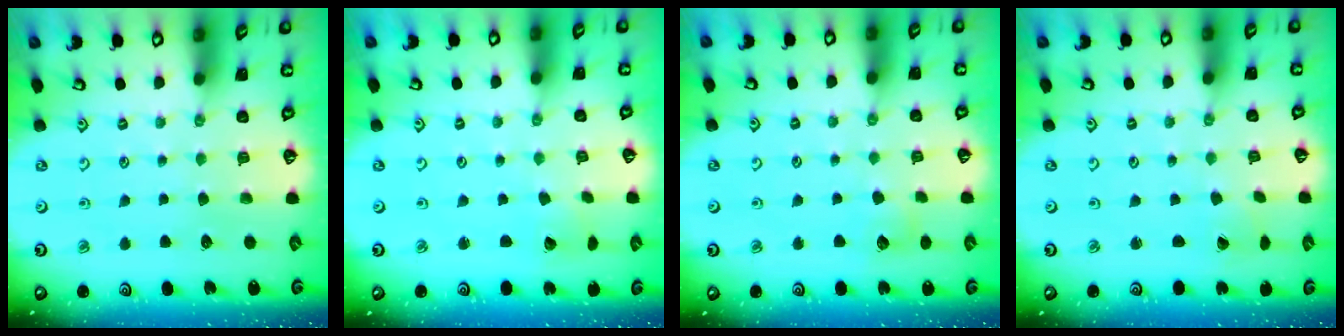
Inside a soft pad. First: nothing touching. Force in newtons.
{"total": 2.4, "press": 2.4, "slide": 0.3}
{"total": 7.5, "press": 7.5, "slide": 0.7}
{"total": 0.0}